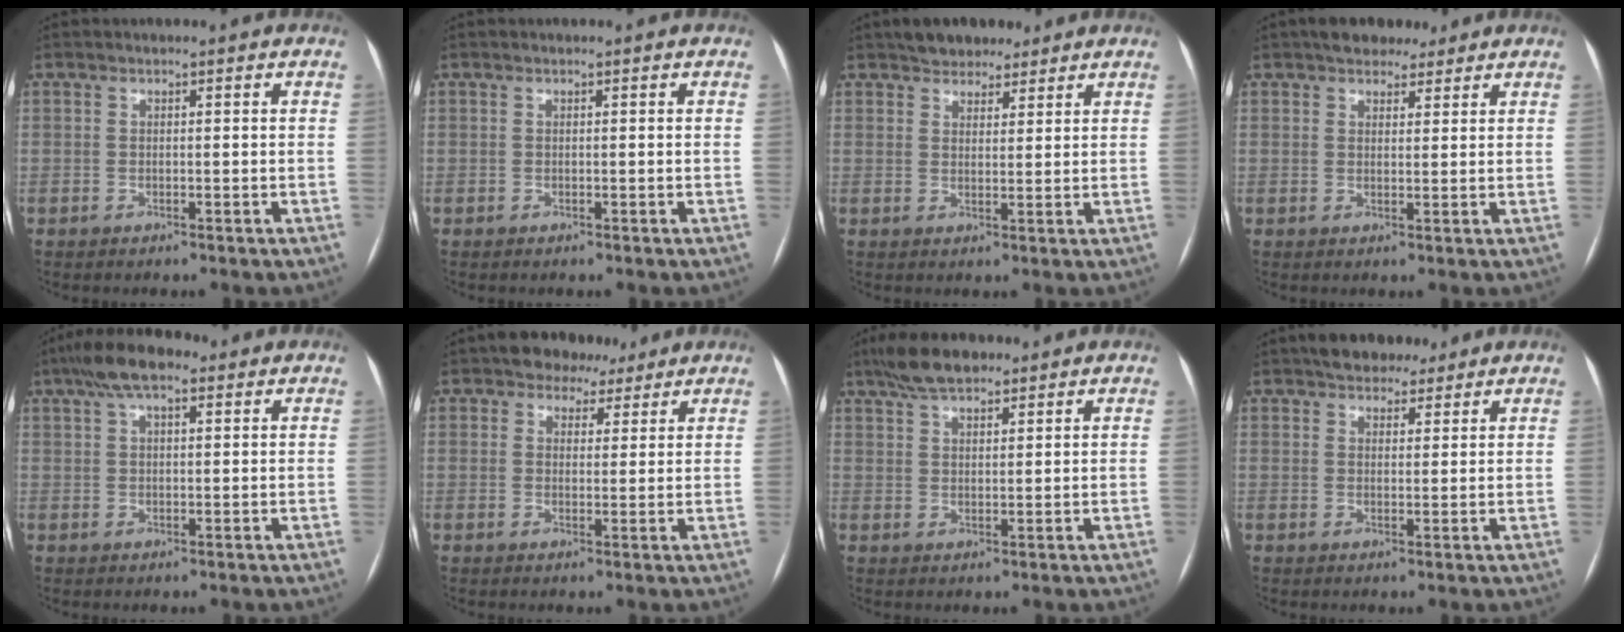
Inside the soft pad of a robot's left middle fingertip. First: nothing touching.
{"total": 0.0}
{"total": 5.6, "force": [4.5, 2.7, 1.7], "torque": [-0.024, 0.012, 0.077]}
{"total": 5.7, "force": [4.5, 2.6, 2.2], "torque": [-0.028, 0.015, 0.073]}
{"total": 7.5, "force": [4.6, 2.6, 5.3], "torque": [-0.105, 0.027, 0.078]}
{"total": 4.9, "force": [3.7, 3.1, 1.0], "torque": [-0.012, 0.011, 0.054]}
{"total": 7.0, "force": [5.4, 2.2, 3.8], "torque": [-0.077, 0.016, 0.099]}
{"total": 6.2, "force": [5.0, 2.7, 2.3], "torque": [-0.028, 0.014, 0.082]}